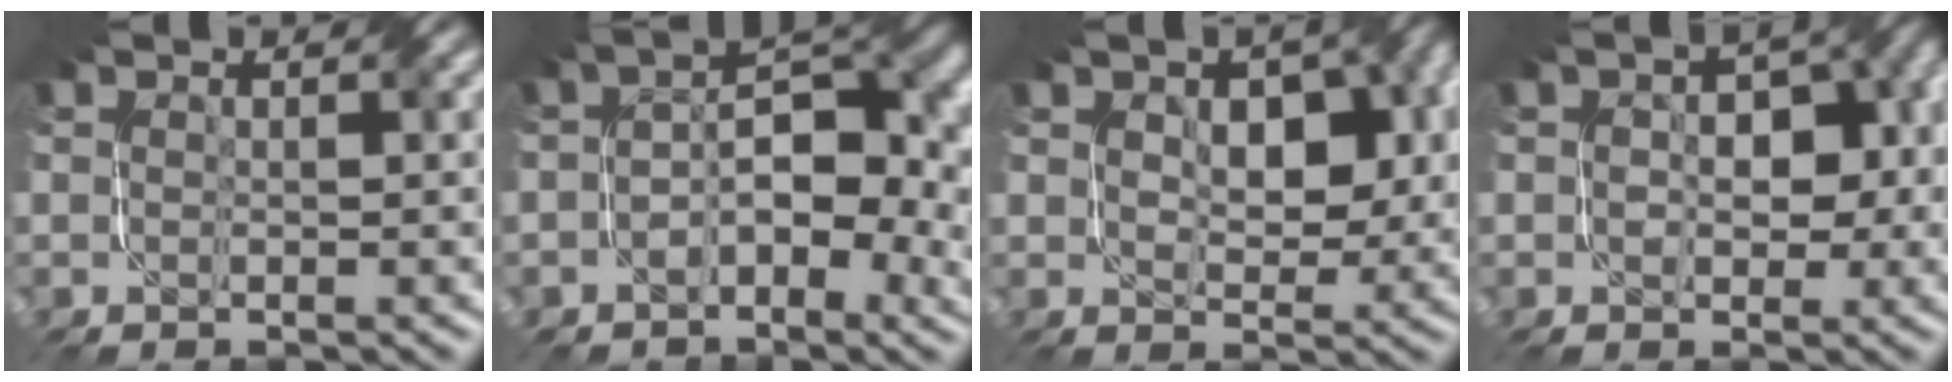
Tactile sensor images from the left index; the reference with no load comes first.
{"total": 7.4, "force": [-1.2, 4.1, 6.0], "torque": [-0.077, 0.010, -0.026]}
{"total": 6.1, "force": [1.2, 3.7, 4.7], "torque": [-0.075, -0.007, 0.027]}
{"total": 5.3, "force": [-0.7, 3.5, 3.9], "torque": [-0.038, 0.014, -0.003]}